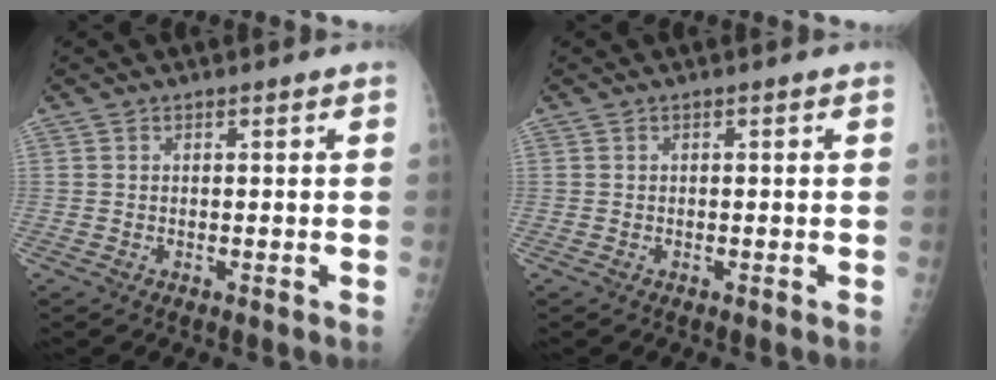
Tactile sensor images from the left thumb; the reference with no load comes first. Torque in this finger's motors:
{"motor_torque": [0.03, 0.06, 0.02, -0.04, 0.00]}